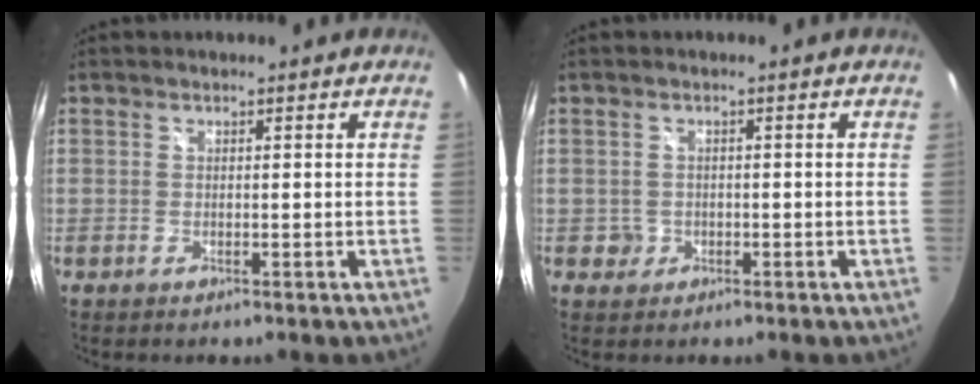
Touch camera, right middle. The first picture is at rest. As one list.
[{"total": 2.0, "force": [-0.5, 1.9, 0.2], "torque": [-0.004, 0.001, -0.004]}]